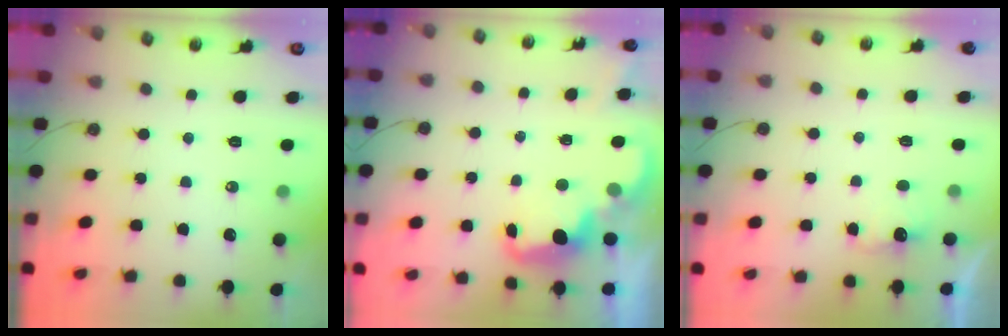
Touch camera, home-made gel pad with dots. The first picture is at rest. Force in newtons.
{"total": 2.8, "press": 2.7, "slide": 0.7}
{"total": 2.8, "press": 2.7, "slide": 0.9}